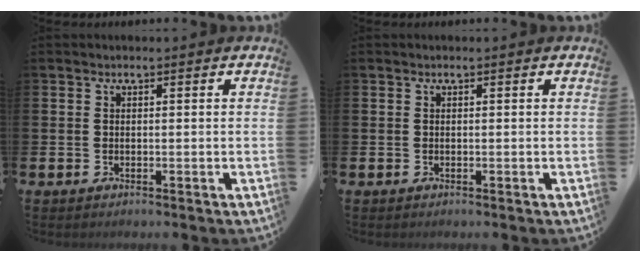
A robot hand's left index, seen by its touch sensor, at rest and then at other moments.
{"total": 0.0}